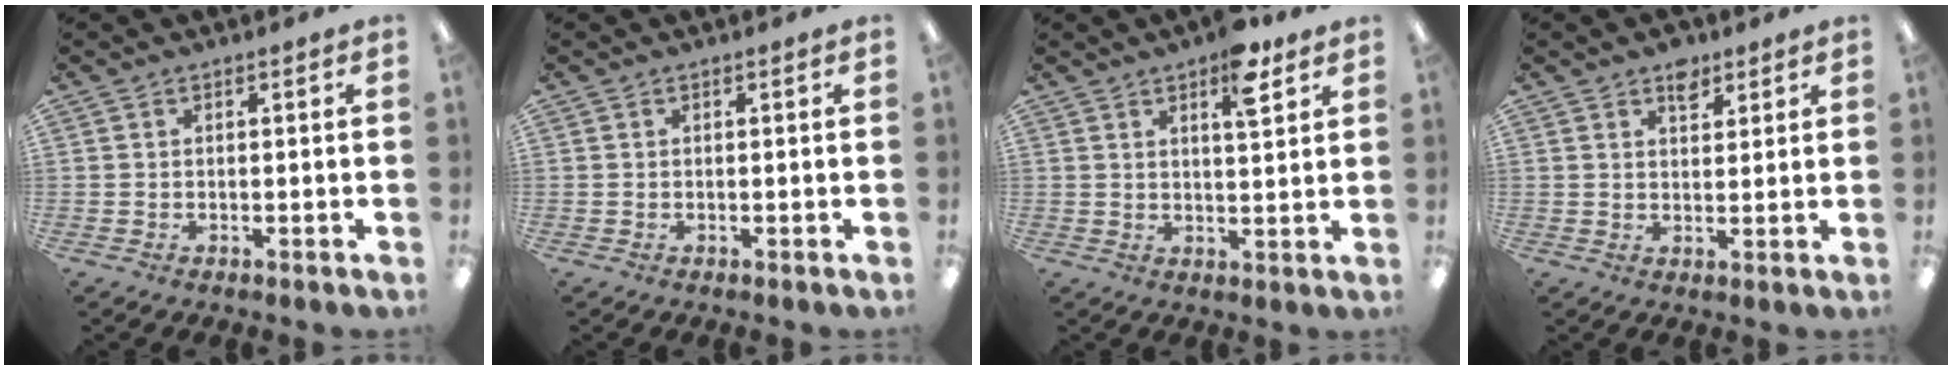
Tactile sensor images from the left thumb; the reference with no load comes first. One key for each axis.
{"total": 0.0}
{"total": 8.4, "fx": 5.2, "fy": 3.0, "fz": 5.9, "tx": -0.072, "ty": -0.024, "tz": 0.081}
{"total": 4.5, "fx": 3.1, "fy": 2.6, "fz": 2.0, "tx": -0.013, "ty": -0.013, "tz": 0.052}